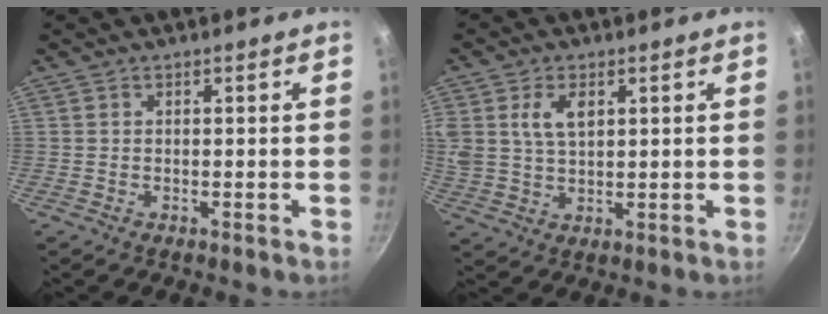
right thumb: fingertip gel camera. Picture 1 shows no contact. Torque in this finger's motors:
{"motor_torque": [0.92, 0.92, 1.04, 0.09, 0.07]}